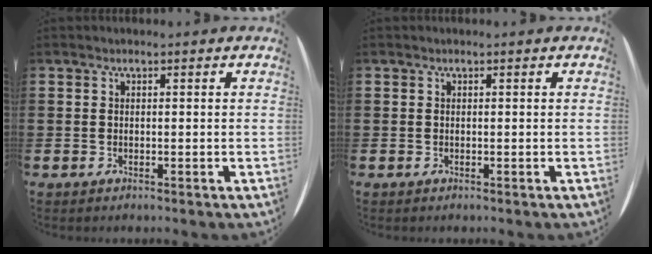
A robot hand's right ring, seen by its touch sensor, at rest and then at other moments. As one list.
[{"total": 0.0}]